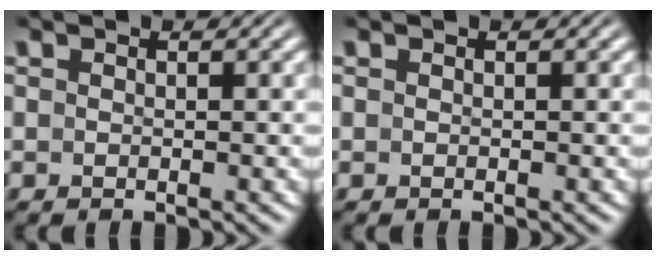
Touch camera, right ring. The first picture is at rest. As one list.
[{"total": 1.2, "force": [-0.3, -1.1, -0.4], "torque": [0.015, -0.011, 0.006]}]